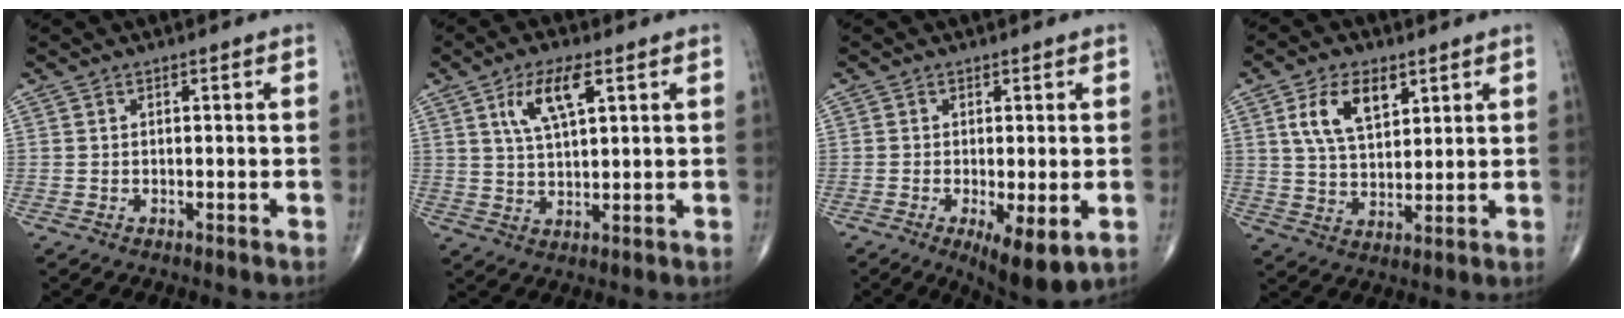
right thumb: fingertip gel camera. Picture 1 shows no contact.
{"total": 8.2, "force": [3.6, 3.0, 6.8], "torque": [-0.126, -0.007, 0.069]}
{"total": 8.0, "force": [-2.4, 2.6, 7.2], "torque": [-0.112, -0.022, -0.033]}
{"total": 9.7, "force": [4.2, 5.3, 6.9], "torque": [-0.114, -0.016, 0.083]}